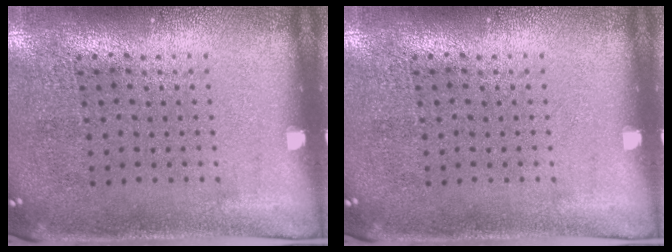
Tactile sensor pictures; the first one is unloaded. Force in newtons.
{"total": 0.0}